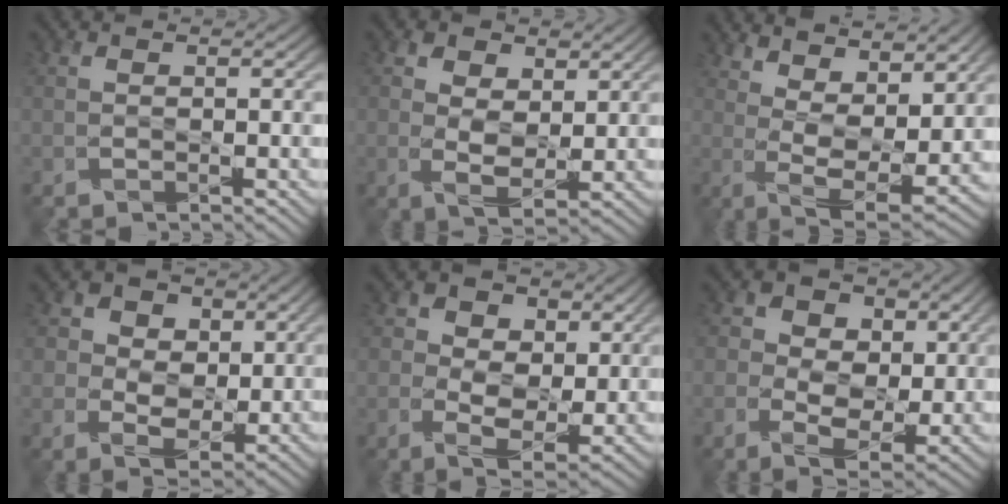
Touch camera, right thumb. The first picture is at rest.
{"total": 4.4, "force": [1.7, 2.5, 3.2], "torque": [-0.065, -0.008, 0.029]}
{"total": 10.1, "force": [6.1, 2.8, 7.5], "torque": [-0.138, -0.001, 0.100]}
{"total": 5.7, "force": [0.9, 4.7, 3.1], "torque": [-0.058, -0.002, 0.009]}
{"total": 5.9, "force": [1.0, 4.2, 4.1], "torque": [-0.080, -0.009, 0.013]}
{"total": 6.9, "force": [0.4, 5.2, 4.5], "torque": [-0.088, -0.006, 0.007]}